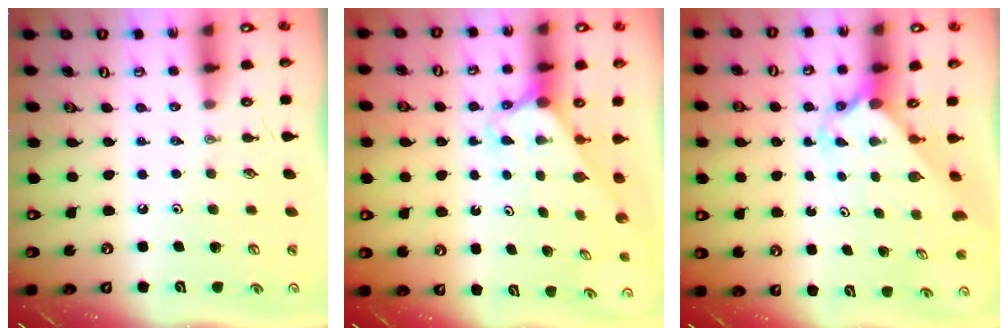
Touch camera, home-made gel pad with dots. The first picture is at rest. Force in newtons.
{"total": 2.2, "press": 2.2, "slide": 0.2}
{"total": 2.3, "press": 2.3, "slide": 0.3}